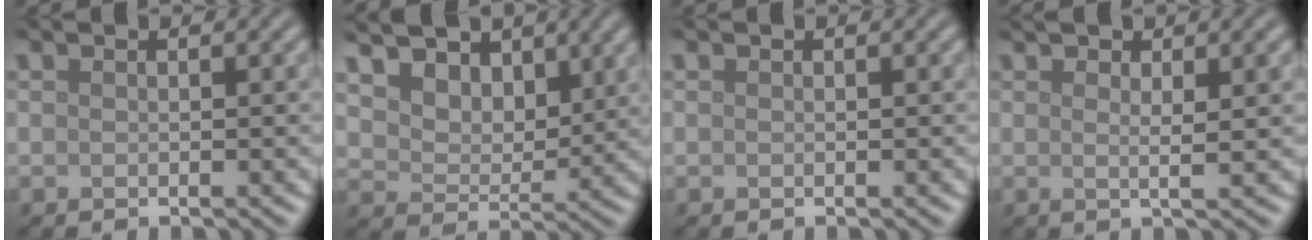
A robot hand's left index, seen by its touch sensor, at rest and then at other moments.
{"total": 10.3, "force": [6.1, 6.7, 4.9], "torque": [-0.113, 0.018, 0.093]}
{"total": 0.0}
{"total": 3.3, "force": [1.2, 0.8, 3.0], "torque": [-0.039, 0.002, 0.012]}